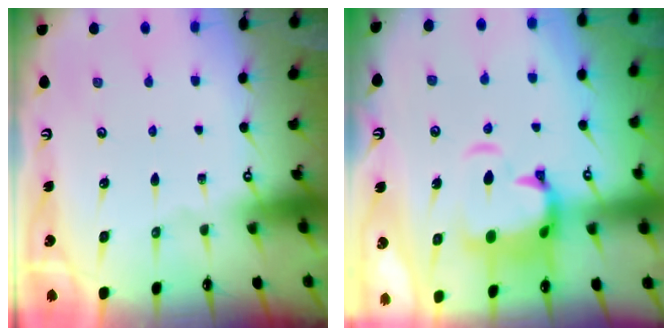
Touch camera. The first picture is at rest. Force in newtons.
{"total": 4.7, "press": 4.4, "slide": 1.7}